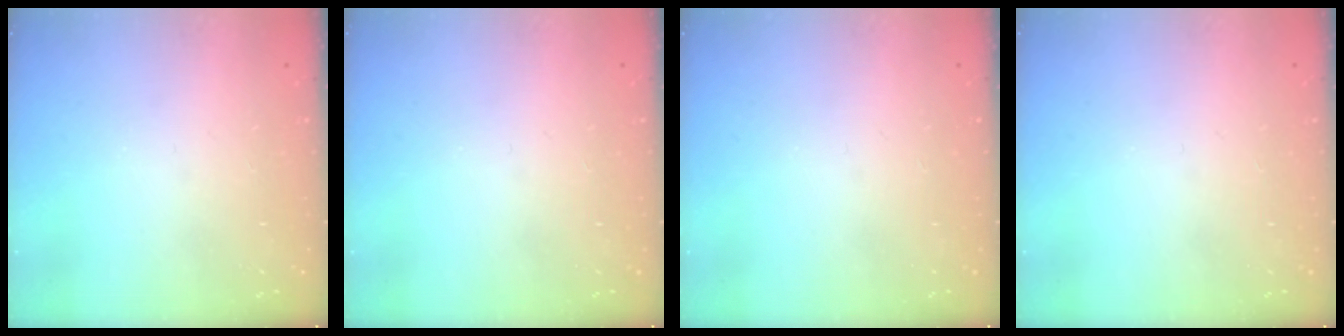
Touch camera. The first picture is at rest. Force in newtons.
{"total": 0.0}
{"total": 0.0}
{"total": 0.0}